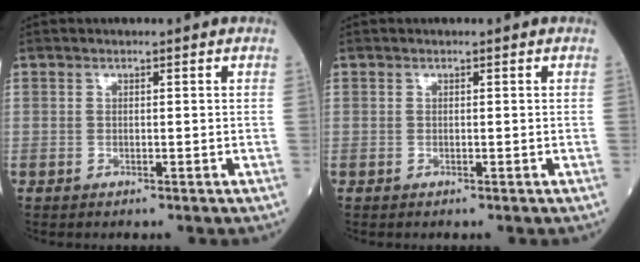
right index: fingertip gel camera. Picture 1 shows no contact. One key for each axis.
{"total": 0.0}